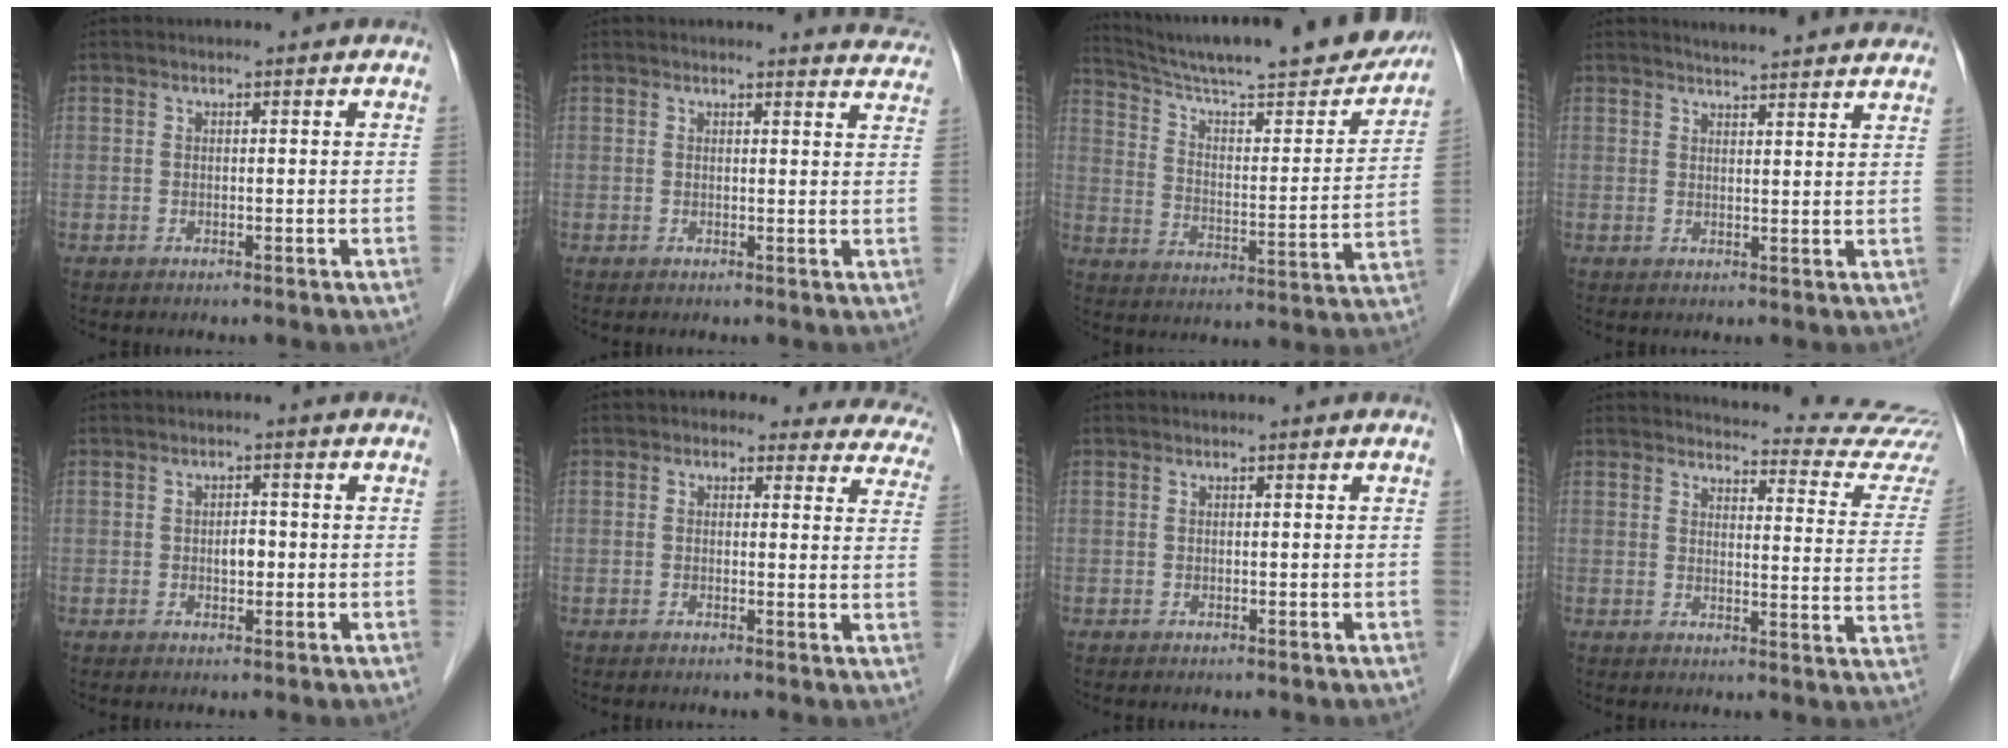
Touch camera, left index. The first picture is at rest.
{"total": 4.3, "force": [4.3, 0.4, -0.1], "torque": [0.006, -0.025, 0.021]}
{"total": 26.3, "force": [23.6, 2.7, 11.4], "torque": [-0.178, -0.046, 0.325]}
{"total": 10.8, "force": [10.2, 0.7, 3.4], "torque": [-0.042, 0.007, 0.112]}
{"total": 2.0, "force": [-0.3, 1.1, 1.7], "torque": [-0.025, 0.002, -0.003]}
{"total": 13.7, "force": [12.0, 5.7, 3.3], "torque": [0.008, 0.007, 0.101]}
{"total": 0.0}
{"total": 18.4, "force": [18.1, 0.9, 3.1], "torque": [-0.015, -0.119, 0.177]}